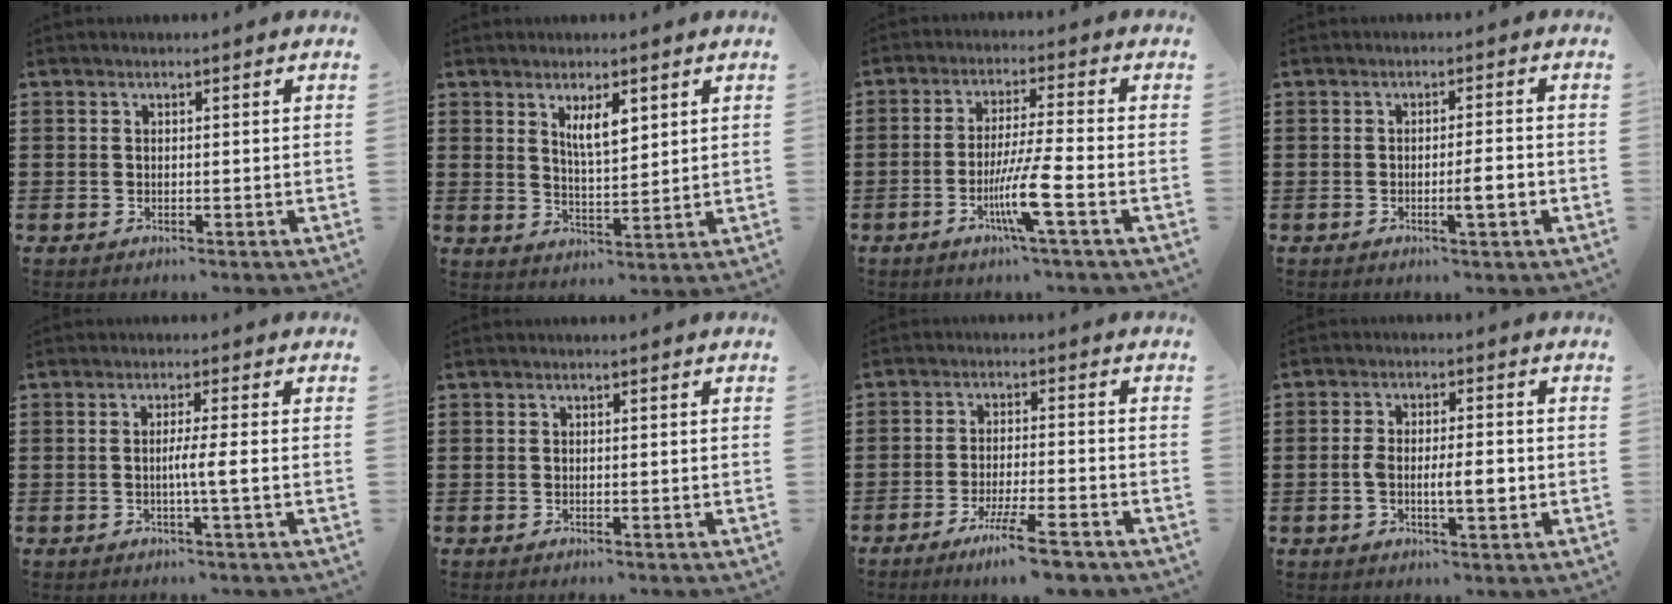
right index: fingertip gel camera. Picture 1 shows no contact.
{"total": 4.6, "force": [2.4, 1.5, 3.7], "torque": [-0.071, 0.001, 0.039]}
{"total": 7.8, "force": [-3.2, -0.2, 7.1], "torque": [-0.136, -0.016, -0.060]}
{"total": 3.4, "force": [-1.2, 0.3, 3.1], "torque": [-0.053, -0.003, -0.021]}
{"total": 3.3, "force": [-0.5, -0.4, 3.2], "torque": [-0.057, -0.008, -0.012]}
{"total": 0.0}
{"total": 6.8, "force": [-5.0, 0.1, 4.6], "torque": [-0.084, -0.010, -0.091]}
{"total": 5.6, "force": [-1.1, 1.9, 5.2], "torque": [-0.097, 0.003, -0.021]}